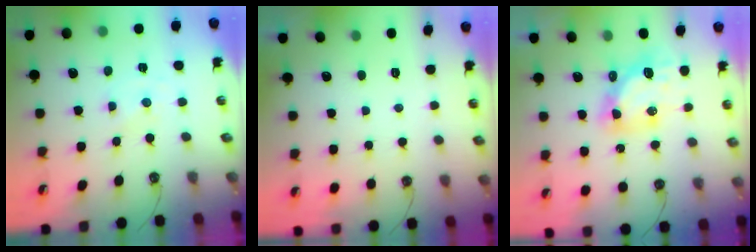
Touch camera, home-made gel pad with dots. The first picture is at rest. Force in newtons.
{"total": 0.0}
{"total": 10.7, "press": 10.6, "slide": 1.3}